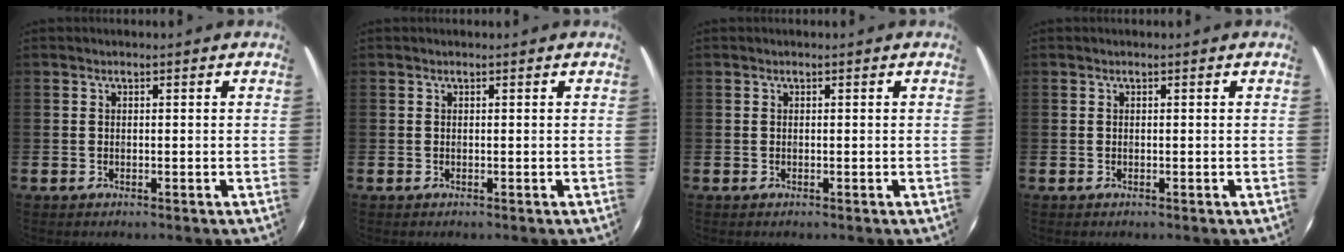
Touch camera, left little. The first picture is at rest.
{"total": 0.0}
{"total": 0.0}
{"total": 0.0}